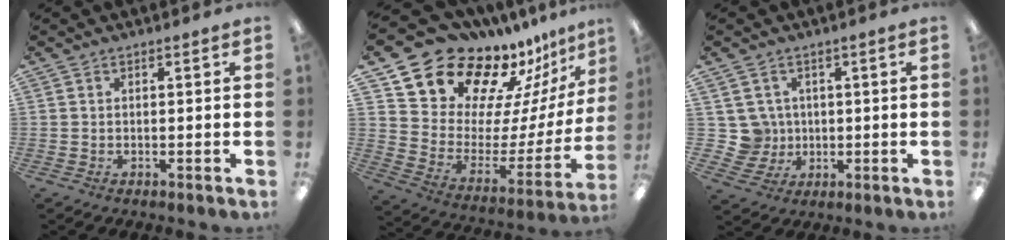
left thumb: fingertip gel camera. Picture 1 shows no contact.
{"total": 19.1, "force": [16.7, 8.2, 4.5], "torque": [-0.083, -0.139, 0.304]}
{"total": 6.7, "force": [2.0, 6.4, 0.6], "torque": [-0.030, -0.001, 0.044]}